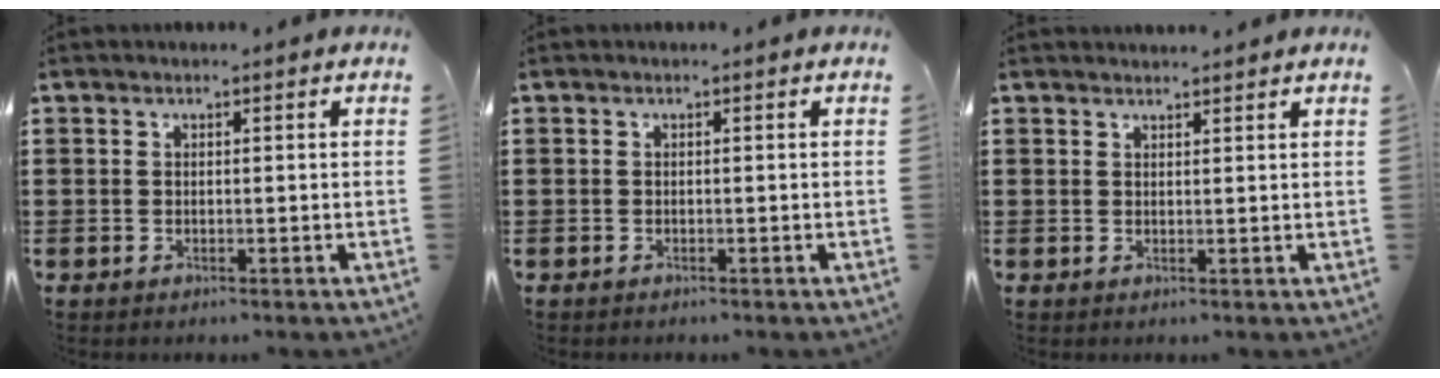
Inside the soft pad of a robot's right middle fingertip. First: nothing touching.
{"total": 0.0}
{"total": 1.1, "force": [1.1, 0.0, 0.1], "torque": [-0.003, -0.001, 0.021]}